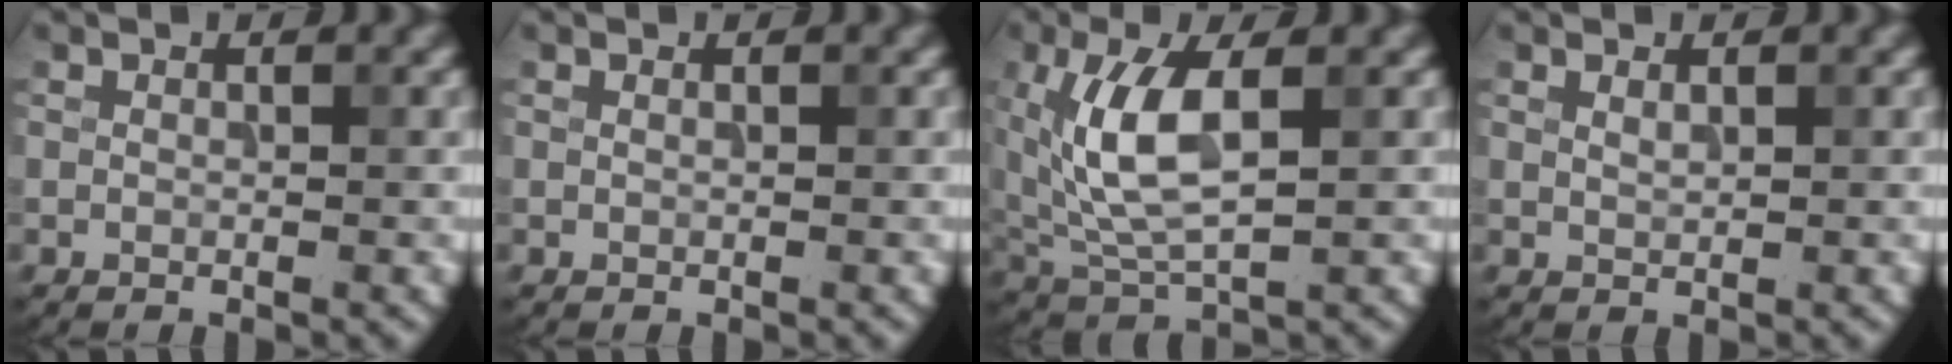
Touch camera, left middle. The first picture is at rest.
{"total": 0.0}
{"total": 7.3, "force": [1.4, 3.3, 6.3], "torque": [-0.141, 0.004, 0.026]}
{"total": 0.6, "force": [0.4, 0.2, 0.4], "torque": [-0.008, -0.001, 0.009]}